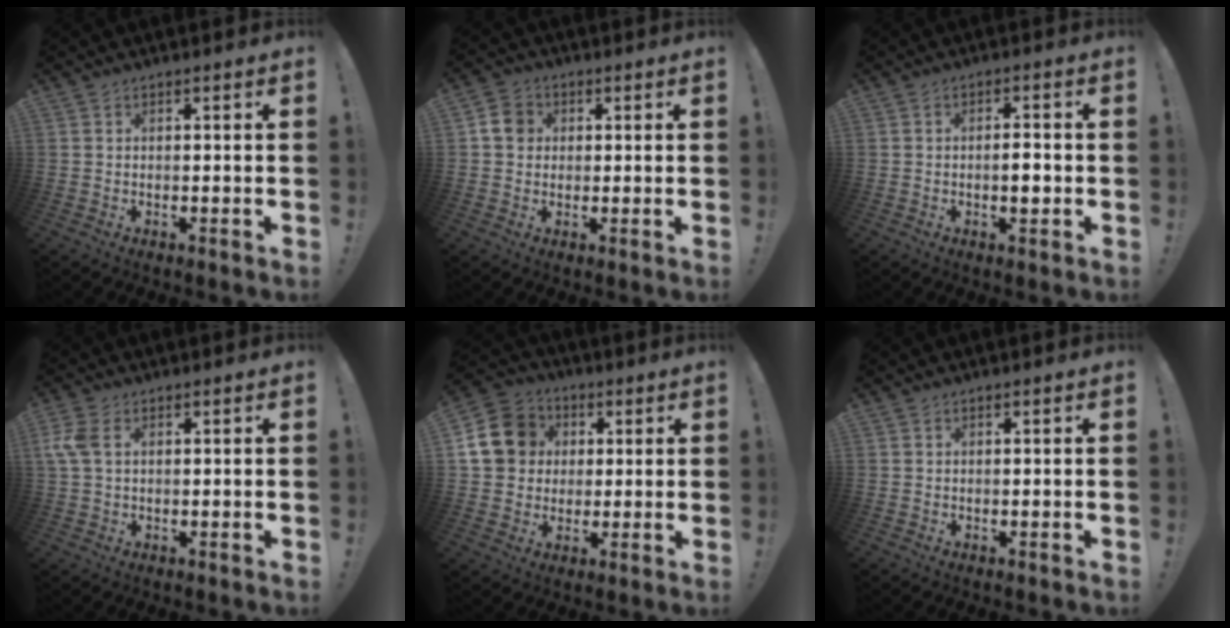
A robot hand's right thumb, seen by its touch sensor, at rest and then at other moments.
{"total": 6.4, "force": [1.1, 5.5, 2.9], "torque": [-0.040, 0.009, 0.023]}
{"total": 3.4, "force": [-1.0, 0.9, 3.1], "torque": [-0.041, 0.000, -0.021]}
{"total": 5.4, "force": [1.3, 3.3, 4.0], "torque": [-0.102, 0.004, 0.025]}
{"total": 15.3, "force": [2.9, 13.3, 7.0], "torque": [-0.104, 0.005, 0.062]}
{"total": 0.0}